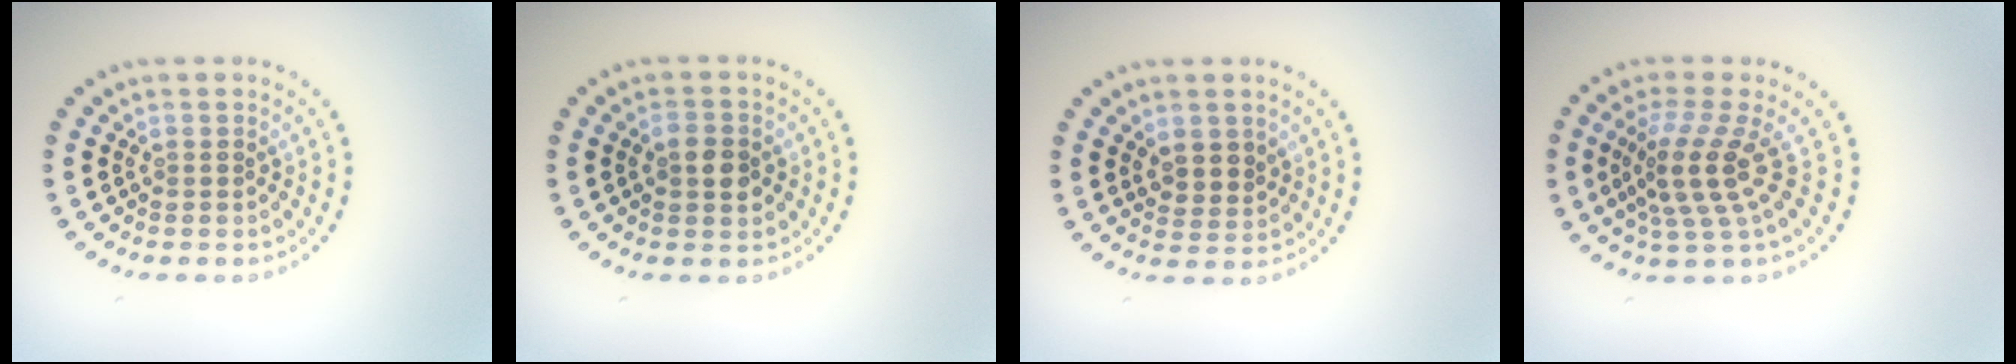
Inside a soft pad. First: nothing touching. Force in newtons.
{"total": 2.5, "press": 2.5, "slide": 0.1}
{"total": 2.1, "press": 1.9, "slide": 0.9}
{"total": 4.1, "press": 2.8, "slide": 2.9}